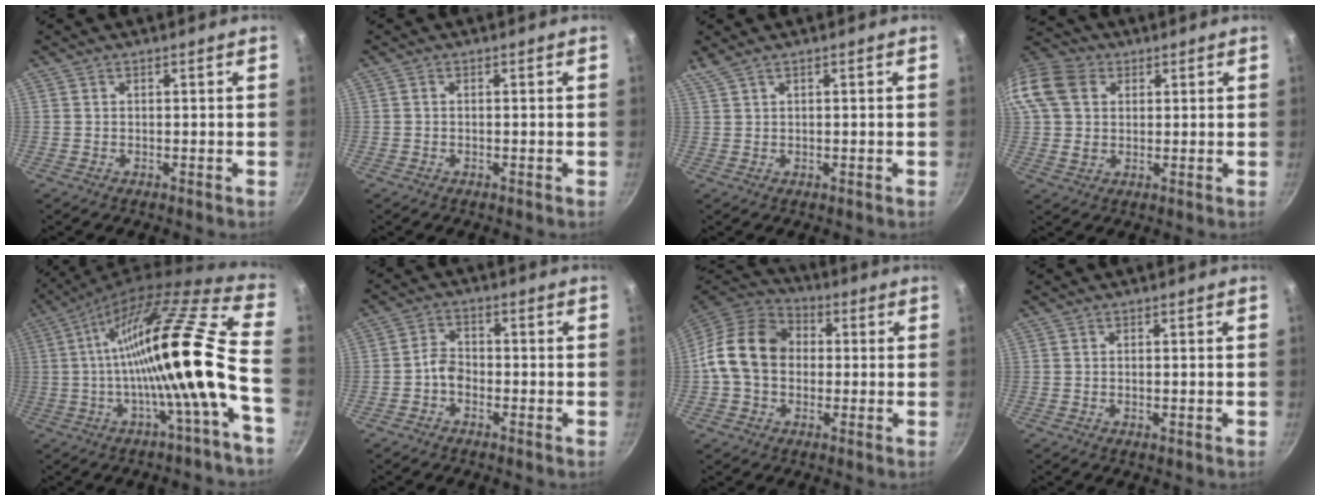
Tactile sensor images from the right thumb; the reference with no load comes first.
{"total": 0.5, "force": [-0.3, 0.1, 0.4], "torque": [-0.011, 0.005, -0.006]}
{"total": 1.9, "force": [0.9, 0.3, 1.7], "torque": [-0.038, 0.001, 0.020]}
{"total": 15.7, "force": [4.5, 12.3, 8.7], "torque": [-0.191, 0.017, 0.073]}
{"total": 21.5, "force": [-3.4, 2.4, 21.1], "torque": [-0.303, 0.027, -0.061]}
{"total": 3.5, "force": [-1.7, 2.5, 1.9], "torque": [-0.025, 0.027, -0.037]}
{"total": 14.9, "force": [0.3, 11.6, 9.3], "torque": [-0.141, 0.029, -0.014]}
{"total": 0.9, "force": [-0.2, 0.3, 0.9], "torque": [-0.016, 0.000, -0.005]}